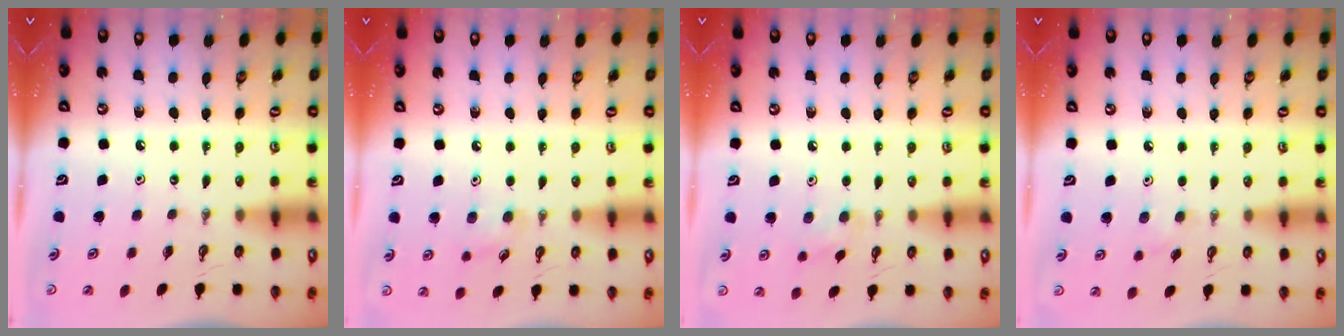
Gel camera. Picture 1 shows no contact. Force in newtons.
{"total": 6.8, "press": 6.6, "slide": 1.5}
{"total": 7.6, "press": 7.5, "slide": 1.0}
{"total": 6.1, "press": 5.5, "slide": 2.6}